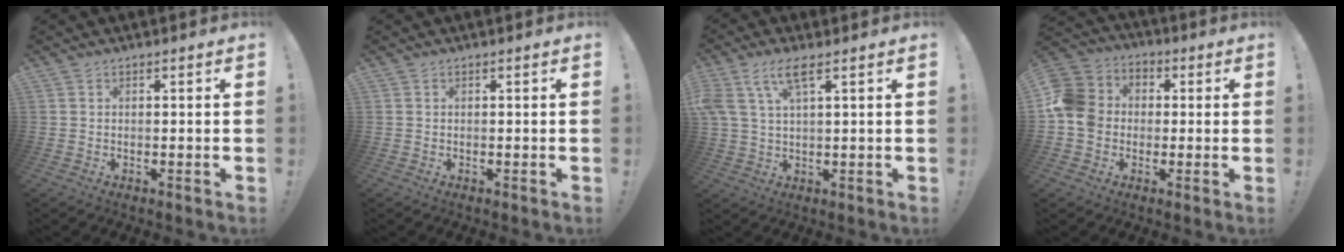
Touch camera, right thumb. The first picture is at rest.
{"total": 0.0}
{"total": 7.7, "force": [4.1, 2.6, 5.9], "torque": [-0.128, 0.001, 0.082]}
{"total": 11.0, "force": [-1.6, 9.9, 4.7], "torque": [-0.093, 0.025, -0.026]}